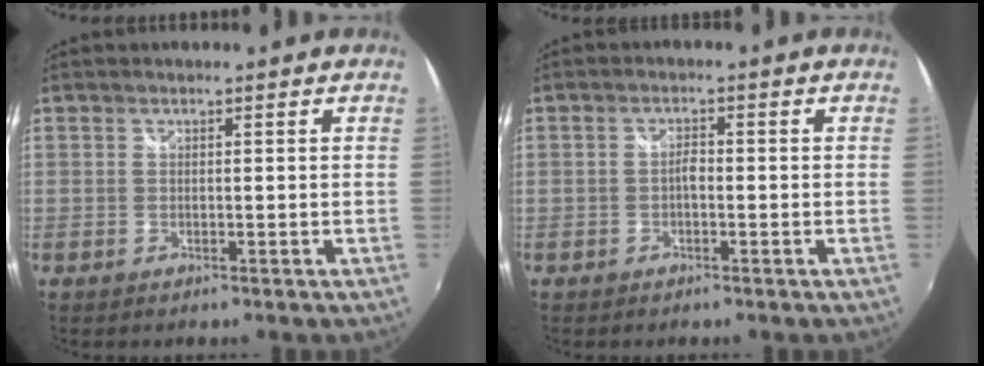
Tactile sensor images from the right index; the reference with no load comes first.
{"total": 1.6, "force": [-0.6, 0.7, 1.3], "torque": [-0.024, 0.005, -0.014]}